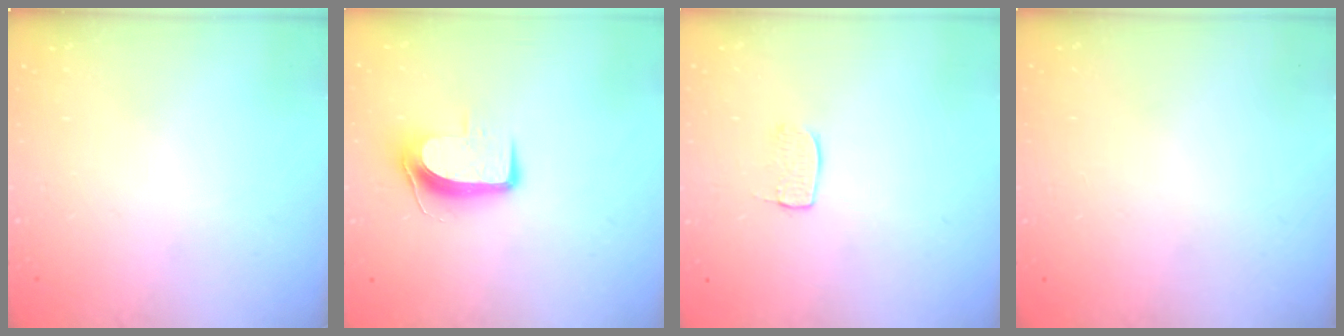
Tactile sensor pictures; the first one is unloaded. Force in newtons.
{"total": 8.8, "press": 8.7, "slide": 1.0}
{"total": 5.0, "press": 5.0, "slide": 0.3}
{"total": 0.0}